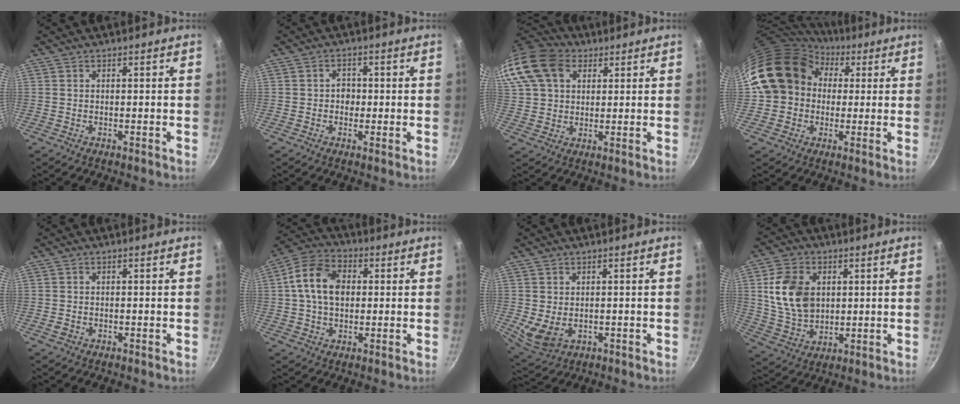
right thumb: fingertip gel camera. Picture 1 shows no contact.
{"total": 2.8, "force": [-0.2, 2.4, 1.5], "torque": [-0.009, 0.002, -0.007]}
{"total": 19.4, "force": [7.6, 14.2, 10.7], "torque": [-0.248, 0.032, 0.133]}
{"total": 15.4, "force": [3.1, 13.2, 7.3], "torque": [-0.104, 0.033, 0.046]}
{"total": 1.1, "force": [-0.4, 0.9, 0.5], "torque": [-0.009, 0.000, -0.008]}
{"total": 11.6, "force": [1.4, 8.2, 8.1], "torque": [-0.128, 0.017, 0.011]}
{"total": 5.6, "force": [-0.2, 4.0, 3.9], "torque": [-0.066, -0.014, 0.012]}
{"total": 13.1, "force": [2.5, 9.6, 8.6], "torque": [-0.141, -0.013, 0.055]}